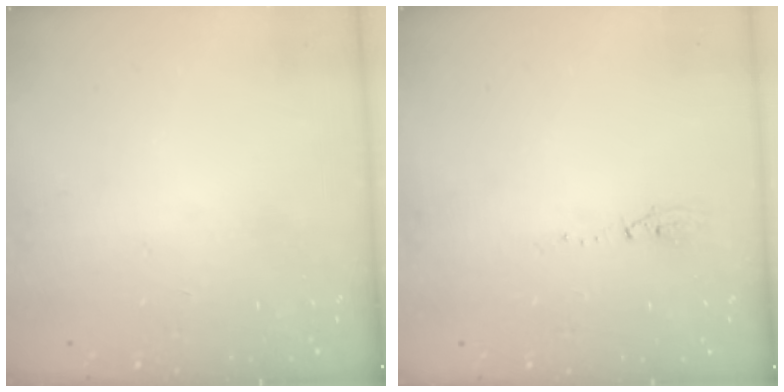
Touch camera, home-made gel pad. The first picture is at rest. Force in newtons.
{"total": 5.0, "press": 3.7, "slide": 3.3}